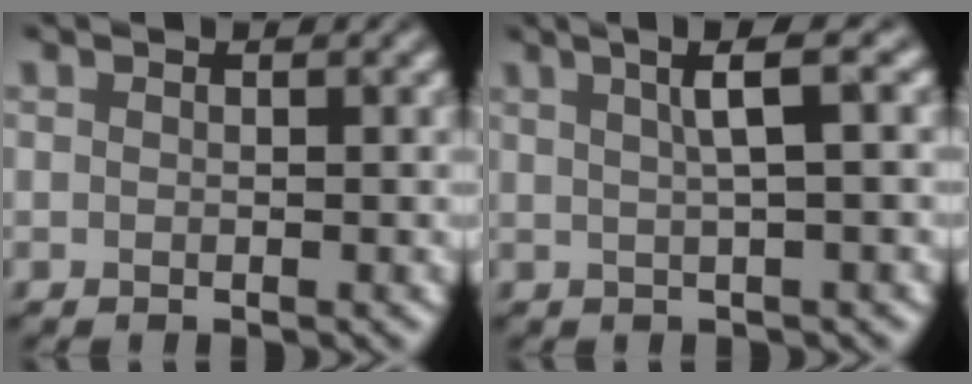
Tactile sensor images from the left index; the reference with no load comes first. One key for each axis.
{"total": 3.5, "fx": 0.9, "fy": 0.6, "fz": 3.3, "tx": -0.045, "ty": 0.010, "tz": 0.013}